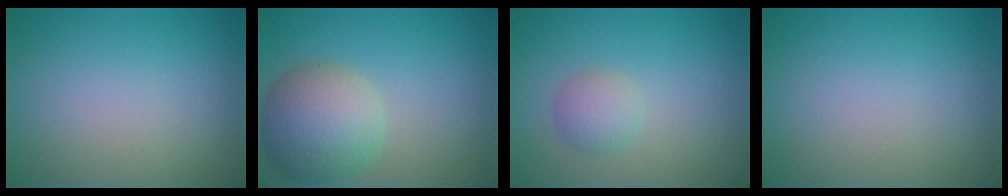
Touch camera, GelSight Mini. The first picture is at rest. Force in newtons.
{"total": 7.0, "press": 7.0, "slide": 0.2}
{"total": 2.0, "press": 2.0, "slide": 0.1}
{"total": 0.0}